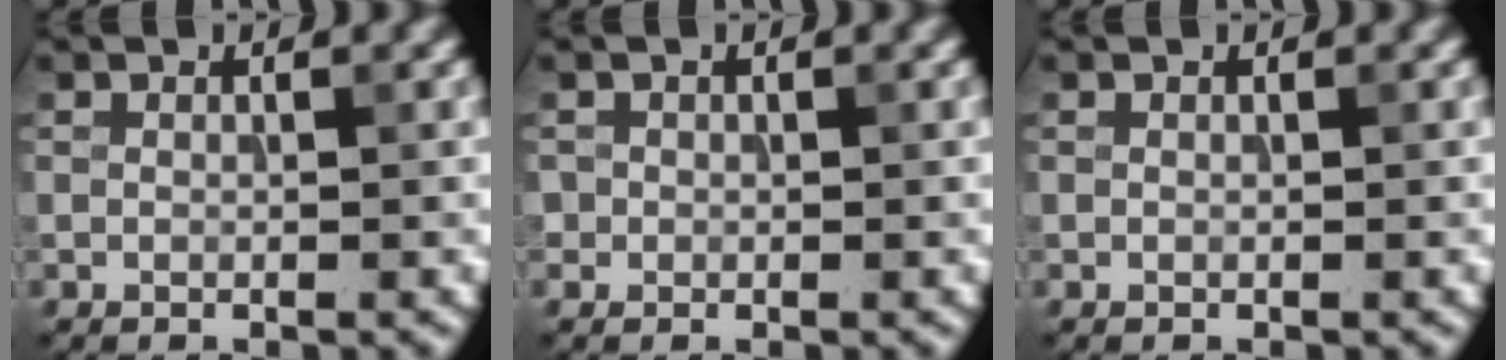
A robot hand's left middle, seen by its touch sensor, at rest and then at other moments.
{"total": 0.6, "force": [0.0, 0.6, 0.0], "torque": [0.008, -0.003, -0.003]}
{"total": 0.0}